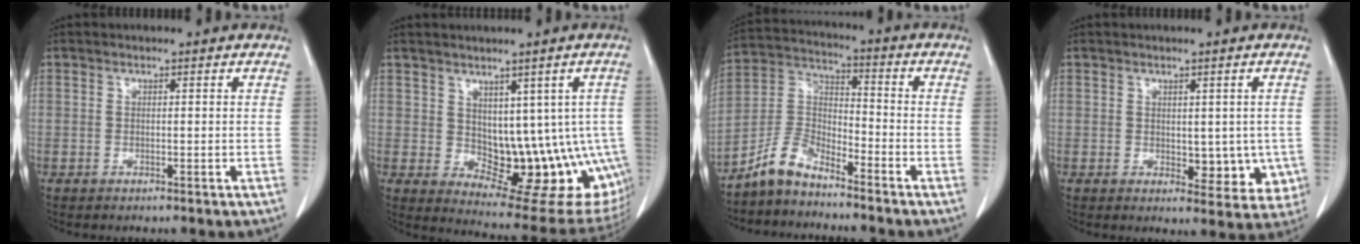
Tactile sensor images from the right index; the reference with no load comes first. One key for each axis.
{"total": 14.4, "fx": -1.1, "fy": 8.0, "fz": 12.0, "tx": -0.116, "ty": 0.005, "tz": 0.005}
{"total": 7.3, "fx": -6.3, "fy": 2.5, "fz": 2.7, "tx": -0.063, "ty": 0.017, "tz": -0.127}
{"total": 6.7, "fx": -0.8, "fy": 4.0, "fz": 5.3, "tx": -0.037, "ty": -0.006, "tz": -0.001}